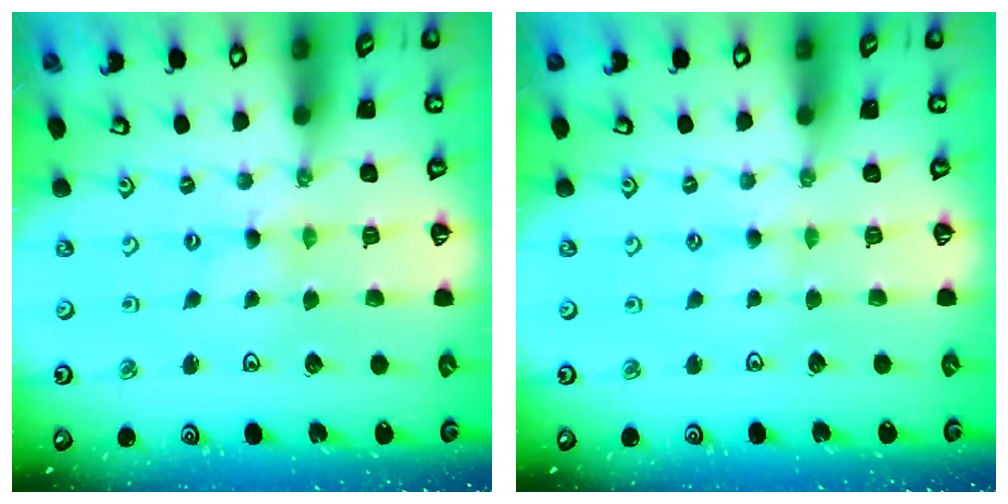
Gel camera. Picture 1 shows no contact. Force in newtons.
{"total": 2.5, "press": 2.5, "slide": 0.4}